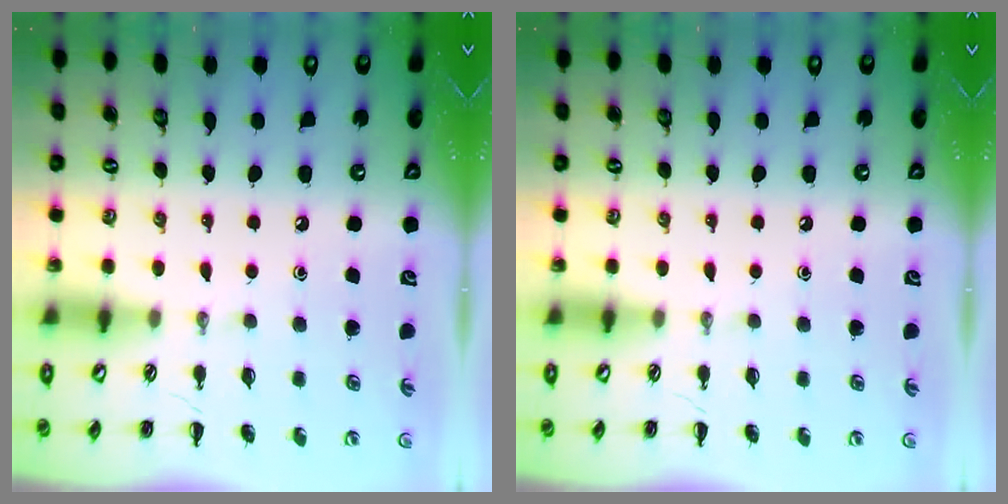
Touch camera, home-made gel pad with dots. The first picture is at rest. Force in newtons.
{"total": 0.0}